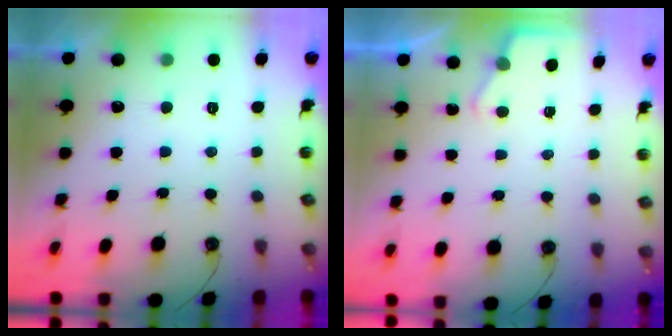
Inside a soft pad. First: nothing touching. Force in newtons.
{"total": 3.0, "press": 2.9, "slide": 0.5}